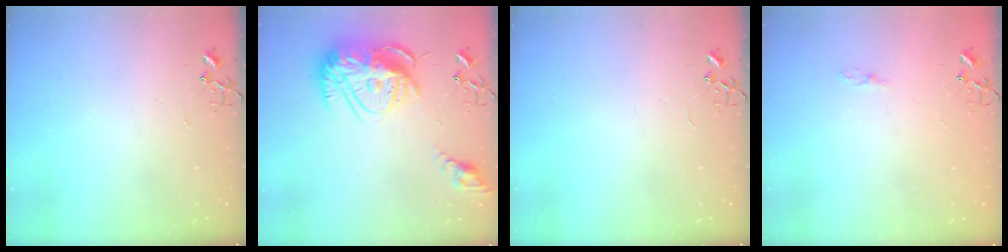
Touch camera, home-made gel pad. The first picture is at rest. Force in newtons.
{"total": 19.5, "press": 19.4, "slide": 1.7}
{"total": 0.0}
{"total": 3.5, "press": 3.5, "slide": 0.5}